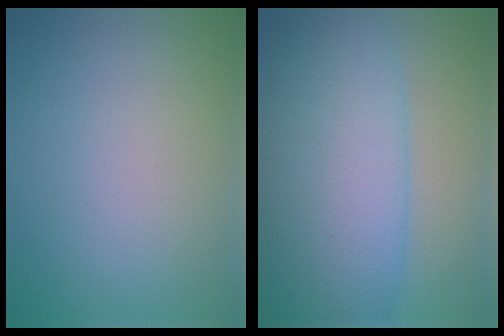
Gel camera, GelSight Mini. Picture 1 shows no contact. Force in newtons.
{"total": 12.1, "press": 12.1, "slide": 0.3}